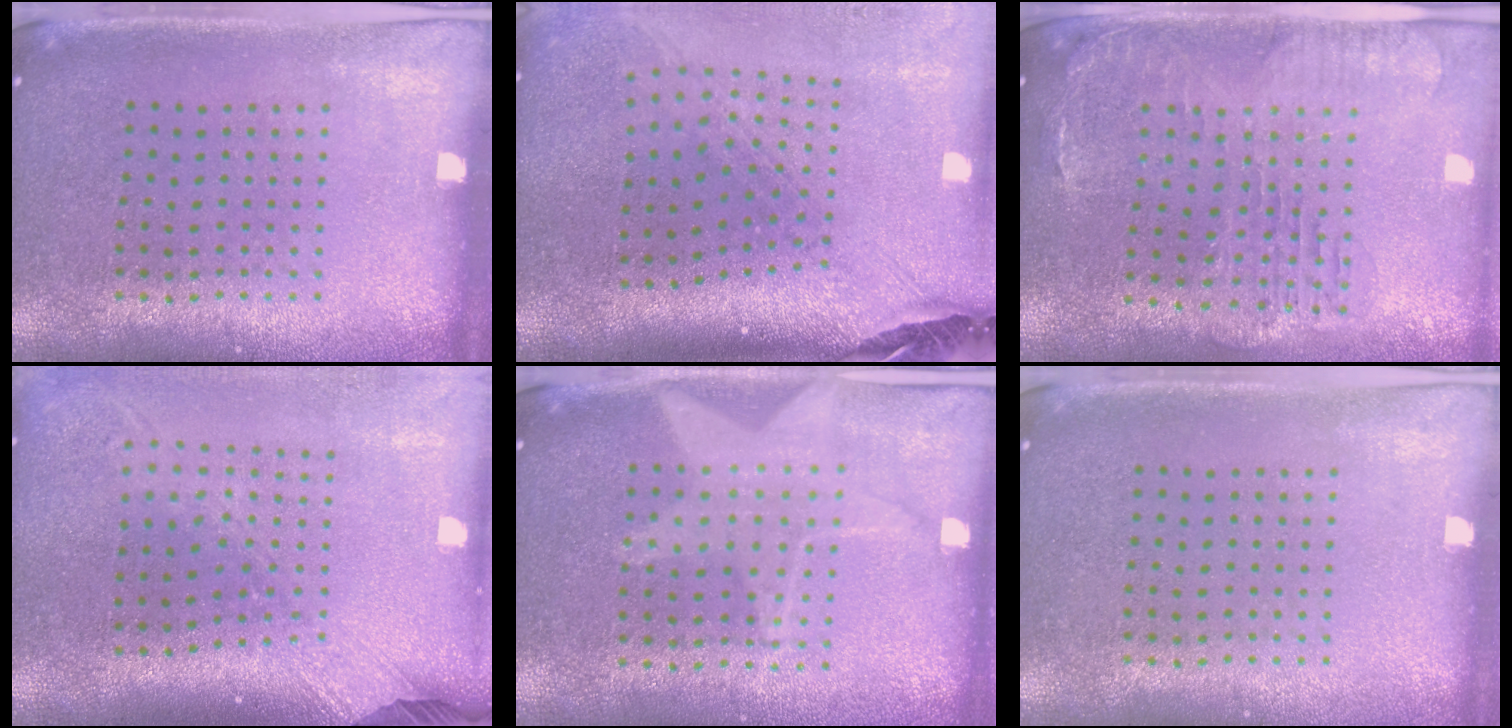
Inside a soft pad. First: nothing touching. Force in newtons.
{"total": 2.7, "press": 2.0, "slide": 1.8}
{"total": 1.6, "press": 1.5, "slide": 0.5}
{"total": 2.5, "press": 1.9, "slide": 1.7}
{"total": 1.2, "press": 1.2, "slide": 0.3}
{"total": 0.0}